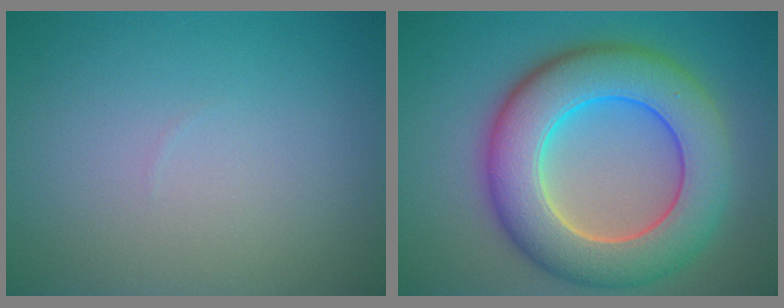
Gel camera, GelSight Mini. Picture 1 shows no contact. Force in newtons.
{"total": 10.6, "press": 10.5, "slide": 0.6}